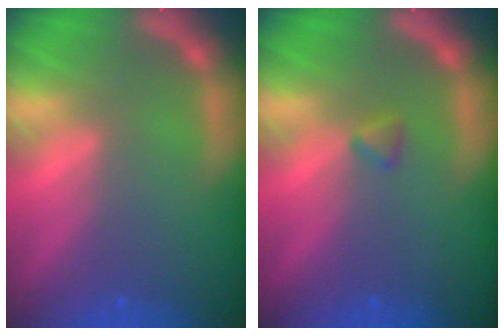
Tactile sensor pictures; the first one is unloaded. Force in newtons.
{"total": 0.9}